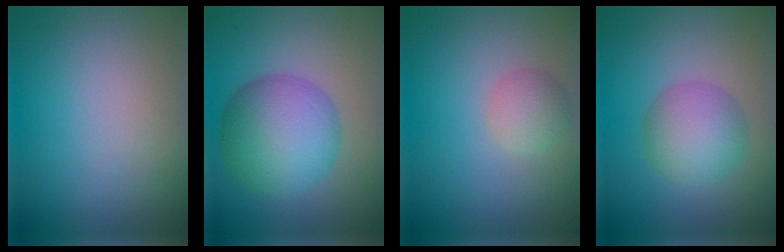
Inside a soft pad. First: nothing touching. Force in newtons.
{"total": 8.0, "press": 8.0, "slide": 0.2}
{"total": 2.1, "press": 2.1, "slide": 0.1}
{"total": 4.6, "press": 4.6, "slide": 0.1}